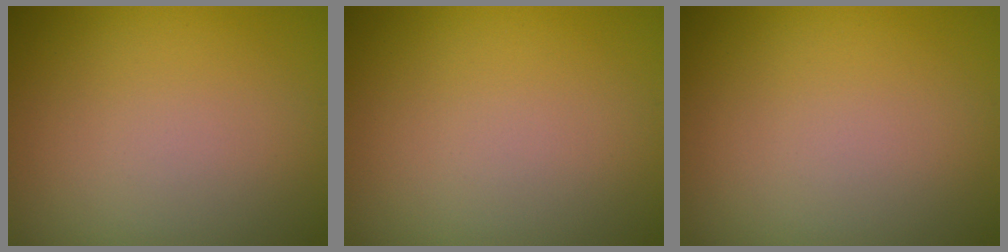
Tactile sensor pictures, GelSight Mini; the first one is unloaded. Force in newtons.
{"total": 0.0}
{"total": 0.0}